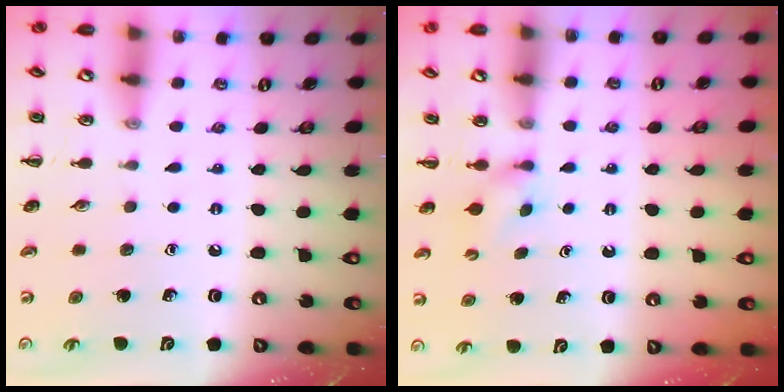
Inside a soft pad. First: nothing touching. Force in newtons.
{"total": 2.9, "press": 2.7, "slide": 1.1}